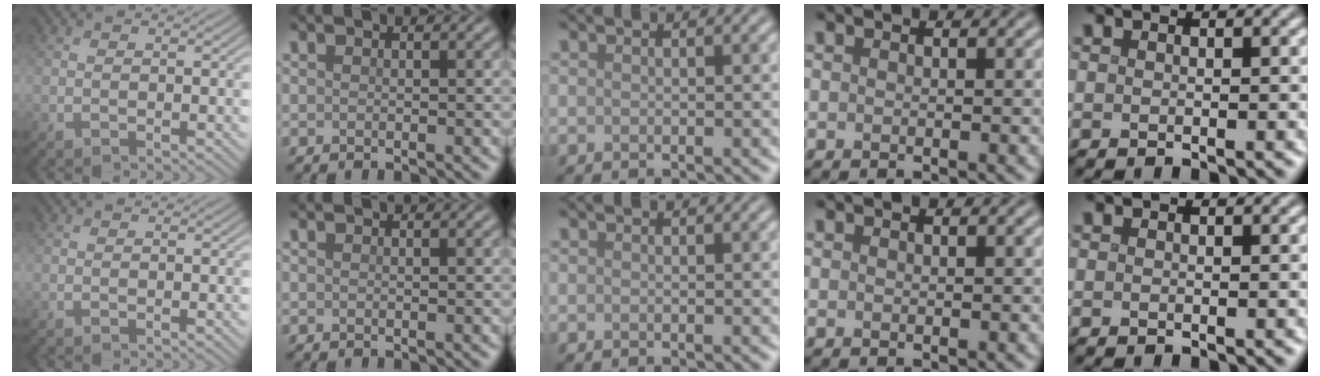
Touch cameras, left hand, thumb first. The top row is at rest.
{}